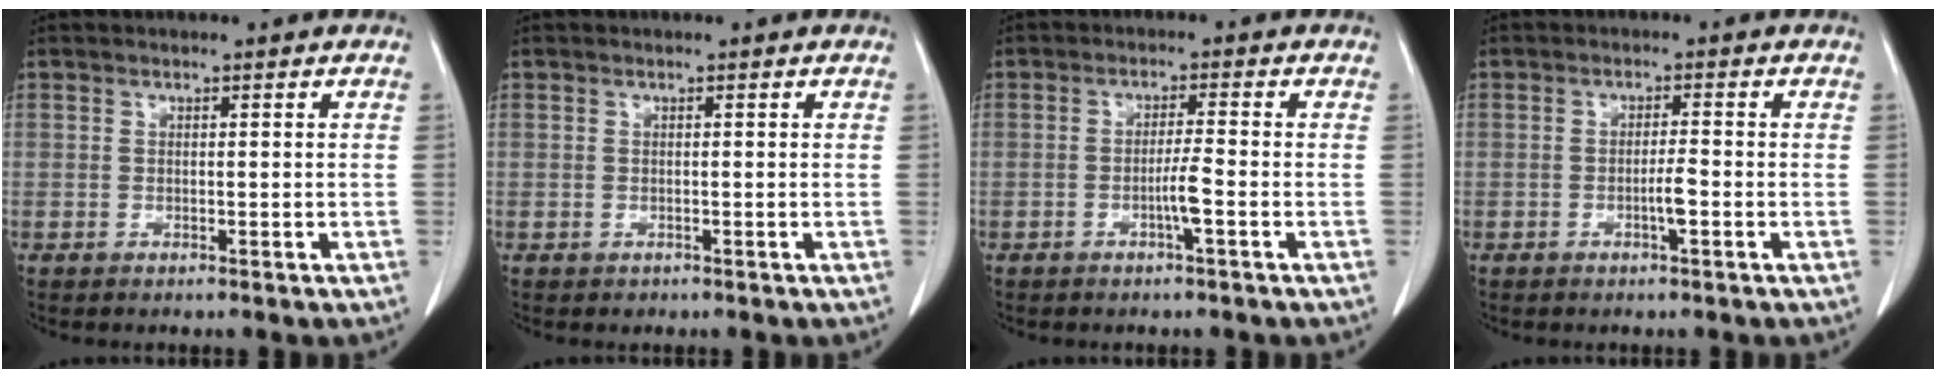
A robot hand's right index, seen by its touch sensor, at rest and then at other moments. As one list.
[{"total": 0.7, "force": [-0.3, 0.6, 0.0], "torque": [0.000, 0.005, -0.005]}, {"total": 3.0, "force": [-1.2, -0.4, 2.7], "torque": [-0.048, -0.002, -0.023]}, {"total": 2.6, "force": [-1.0, -0.2, 2.3], "torque": [-0.042, -0.001, -0.019]}]